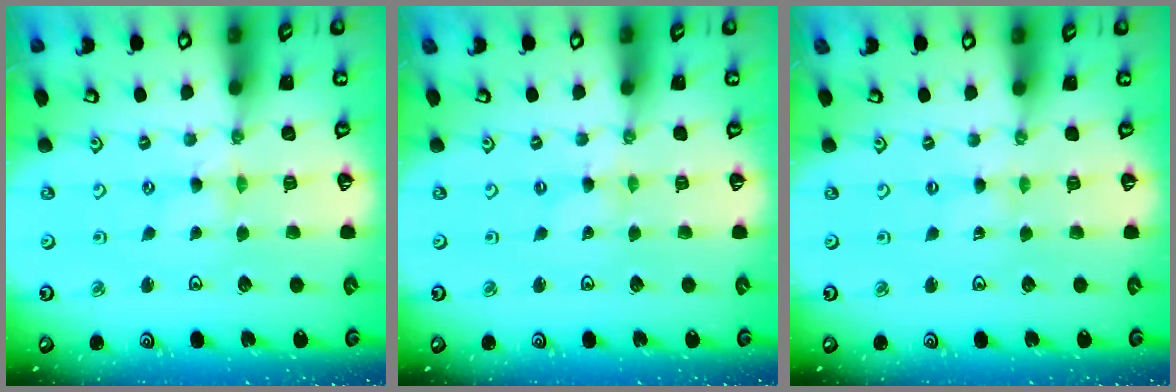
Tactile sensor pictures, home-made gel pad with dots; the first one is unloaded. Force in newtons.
{"total": 0.0}
{"total": 0.5, "press": 0.5, "slide": 0.1}